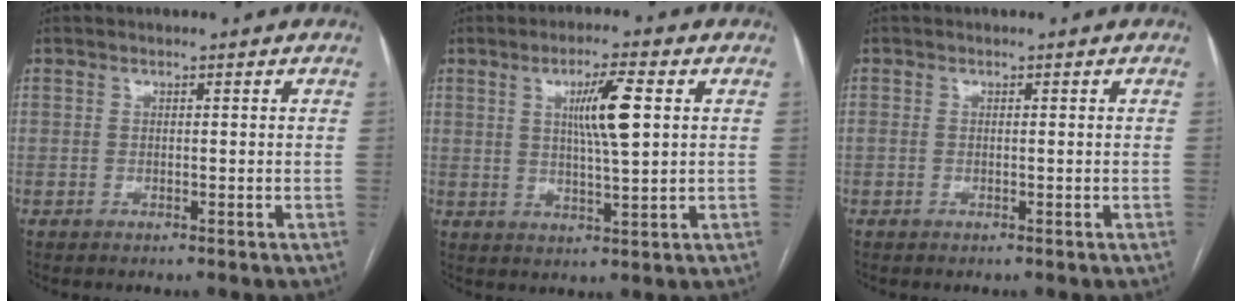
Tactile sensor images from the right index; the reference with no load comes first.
{"total": 7.4, "force": [2.0, 0.5, 7.1], "torque": [-0.125, 0.001, 0.034]}
{"total": 0.0}